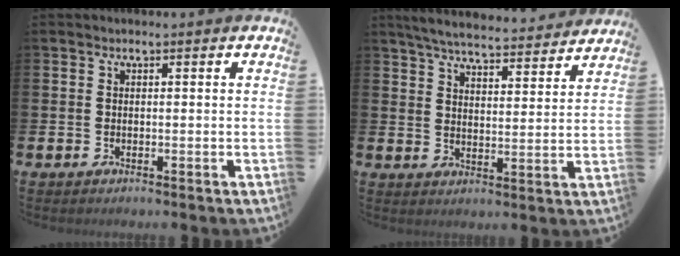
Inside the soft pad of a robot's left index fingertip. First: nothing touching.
{"total": 6.0, "force": [5.8, 0.6, 1.3], "torque": [-0.040, -0.041, 0.101]}